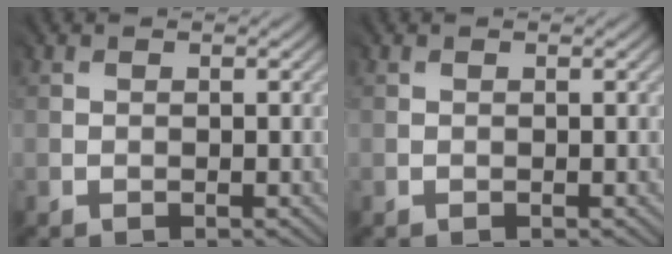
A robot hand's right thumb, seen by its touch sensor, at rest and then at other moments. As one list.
[{"total": 0.0}]